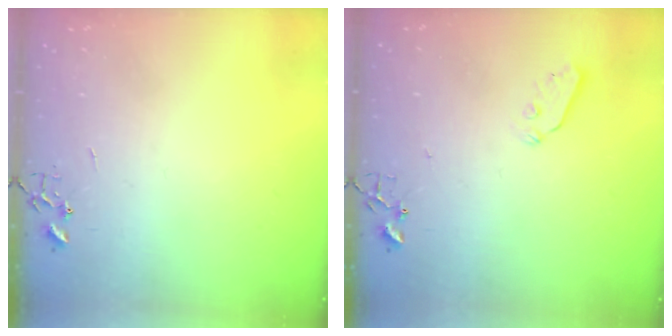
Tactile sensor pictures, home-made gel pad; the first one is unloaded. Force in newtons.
{"total": 4.3, "press": 4.3, "slide": 0.7}